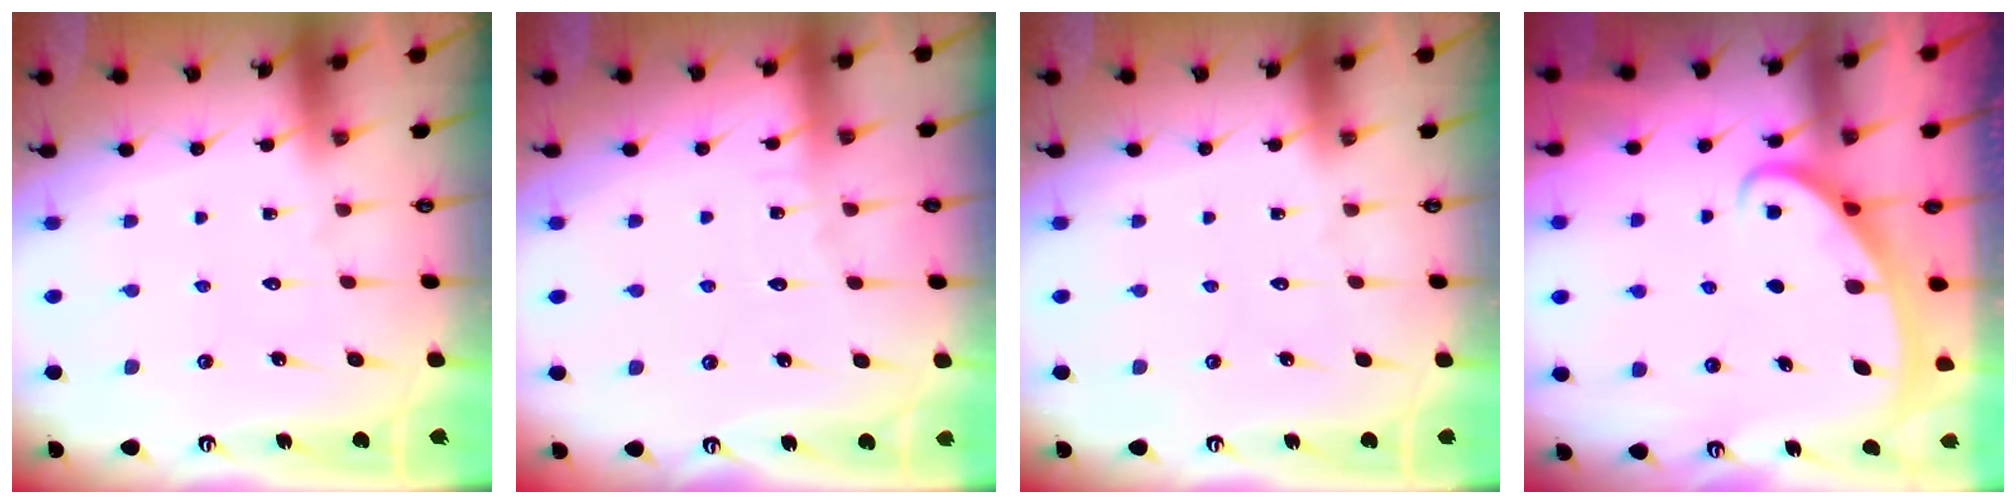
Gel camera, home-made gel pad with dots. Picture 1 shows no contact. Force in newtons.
{"total": 4.3, "press": 4.3, "slide": 0.4}
{"total": 0.0}
{"total": 2.4, "press": 2.4, "slide": 0.4}